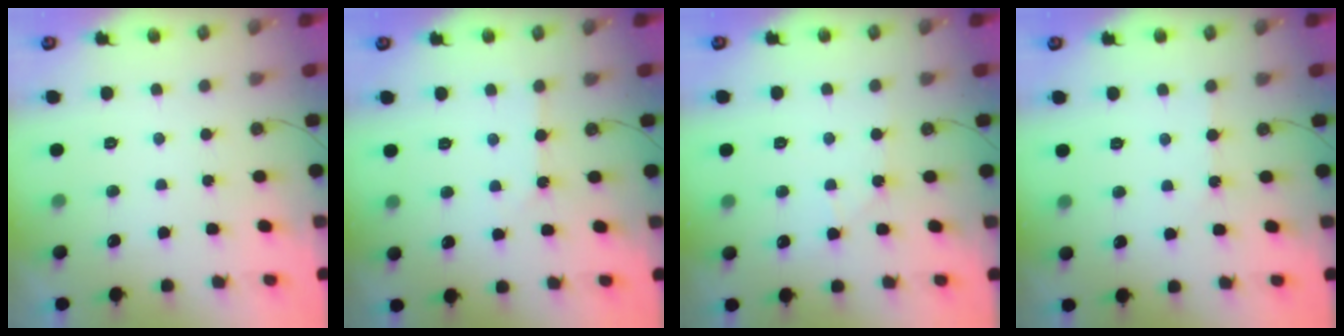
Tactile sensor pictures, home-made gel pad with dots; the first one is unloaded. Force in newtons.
{"total": 2.5, "press": 2.4, "slide": 0.4}
{"total": 5.5, "press": 5.4, "slide": 0.9}
{"total": 1.3, "press": 1.2, "slide": 0.3}